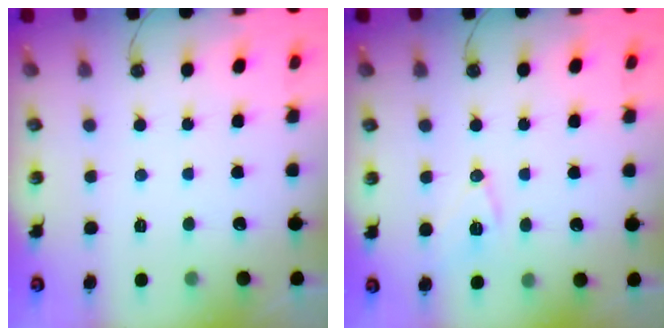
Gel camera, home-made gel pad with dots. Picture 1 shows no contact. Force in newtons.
{"total": 8.9, "press": 8.4, "slide": 3.0}